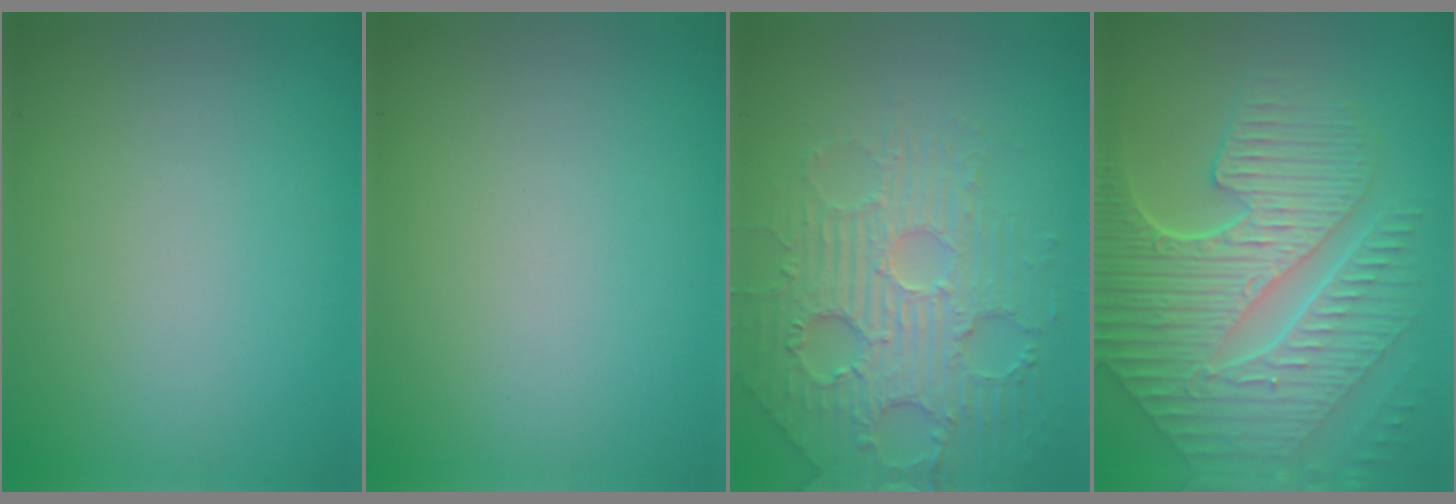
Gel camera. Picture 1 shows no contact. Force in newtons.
{"total": 0.0}
{"total": 4.8, "press": 4.3, "slide": 2.2}
{"total": 9.8, "press": 6.5, "slide": 7.3}